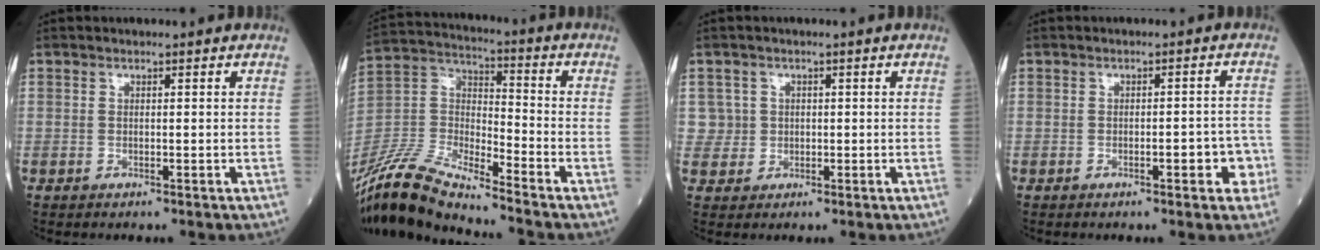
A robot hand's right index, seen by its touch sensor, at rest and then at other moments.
{"total": 14.7, "force": [-13.2, 0.9, 6.4], "torque": [-0.145, 0.006, -0.256]}
{"total": 2.8, "force": [0.3, 2.7, -0.4], "torque": [0.020, 0.007, 0.003]}
{"total": 4.1, "force": [-1.9, 1.4, 3.4], "torque": [-0.037, 0.015, -0.021]}